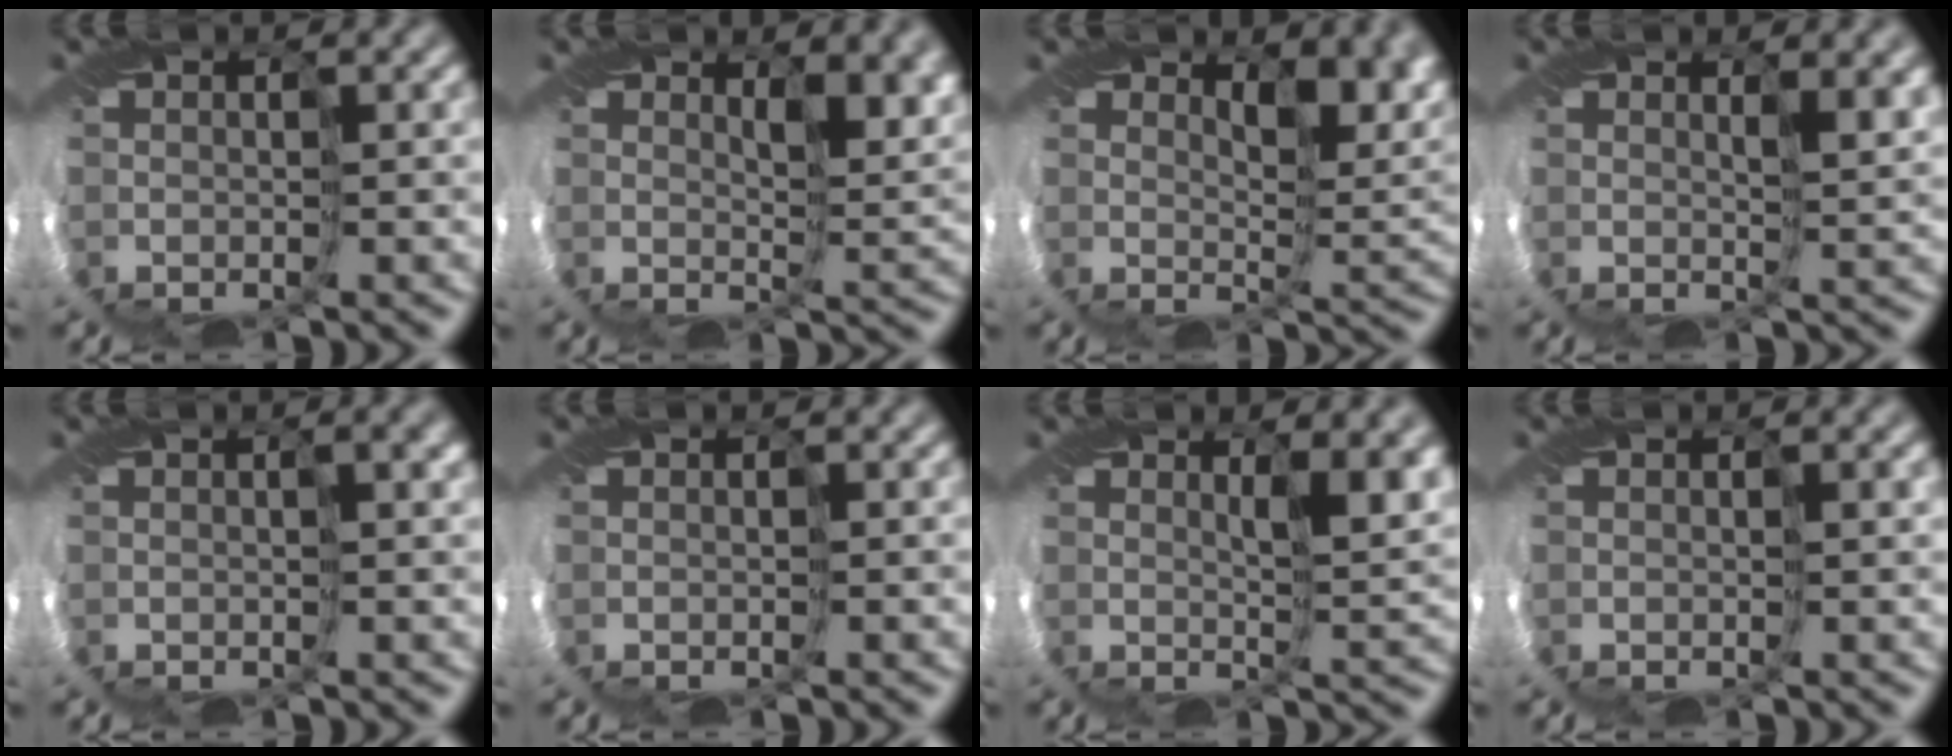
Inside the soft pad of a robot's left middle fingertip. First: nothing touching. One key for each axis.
{"total": 4.1, "fx": 2.8, "fy": 1.4, "fz": 2.8, "tx": -0.043, "ty": -0.006, "tz": 0.054}
{"total": 4.7, "fx": 3.3, "fy": 1.8, "fz": 2.8, "tx": -0.037, "ty": -0.007, "tz": 0.059}
{"total": 2.2, "fx": 1.7, "fy": -0.5, "fz": 1.3, "tx": -0.025, "ty": 0.007, "tz": 0.028}
{"total": 1.9, "fx": 1.1, "fy": -0.1, "fz": 1.6, "tx": -0.025, "ty": 0.007, "tz": 0.014}
{"total": 0.0}
{"total": 3.3, "fx": 2.1, "fy": -0.1, "fz": 2.6, "tx": -0.041, "ty": 0.005, "tz": 0.033}
{"total": 0.7, "fx": 0.5, "fy": -0.3, "fz": 0.3, "tx": -0.006, "ty": 0.004, "tz": 0.006}